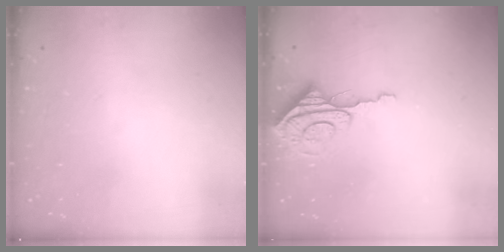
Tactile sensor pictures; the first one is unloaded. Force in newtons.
{"total": 8.5, "press": 8.5, "slide": 0.5}